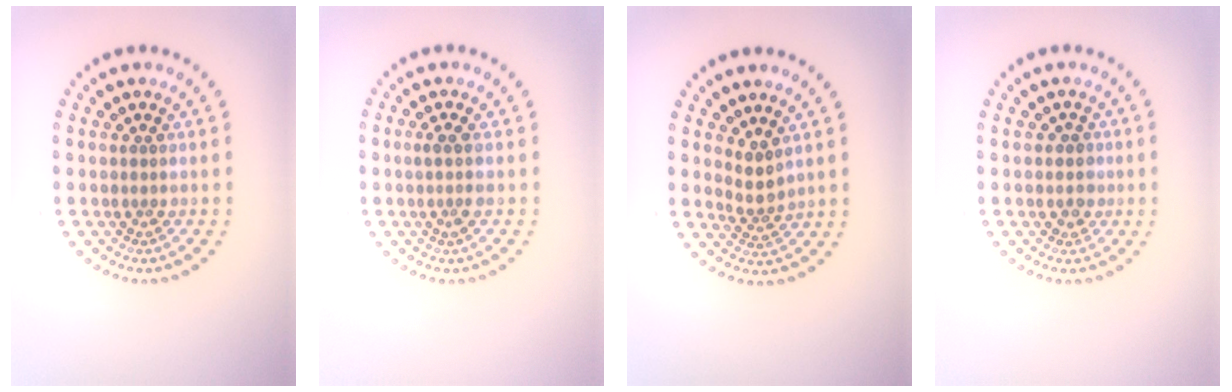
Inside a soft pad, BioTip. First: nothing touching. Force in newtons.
{"total": 1.5, "press": 1.2, "slide": 0.8}
{"total": 1.9, "press": 1.2, "slide": 1.4}
{"total": 1.5, "press": 1.2, "slide": 0.8}